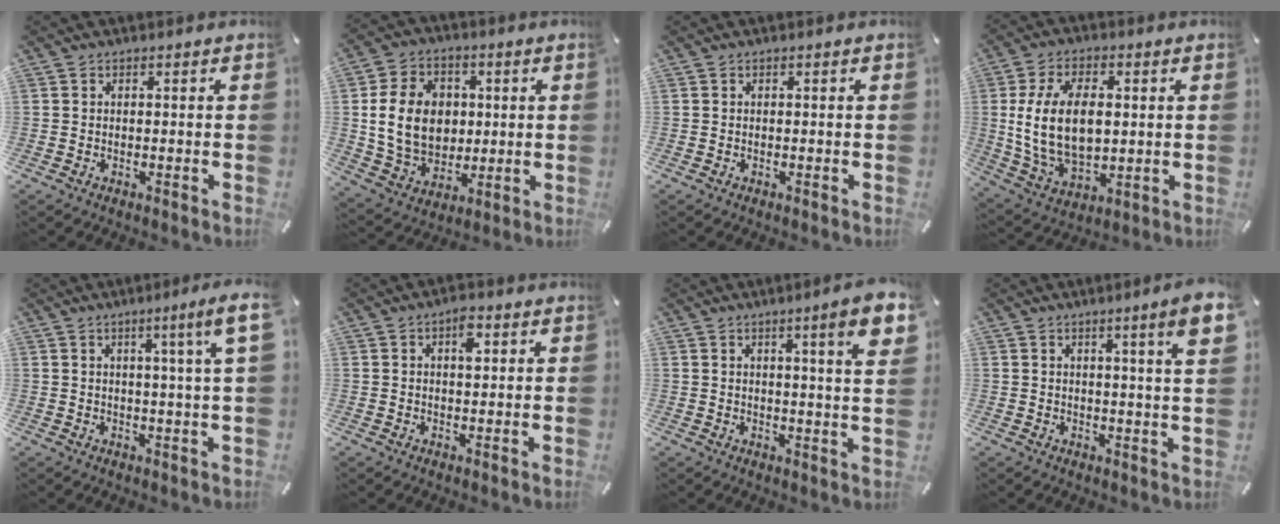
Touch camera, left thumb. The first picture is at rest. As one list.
[{"total": 14.4, "force": [1.3, 11.7, 8.3], "torque": [-0.173, 0.012, 0.024]}, {"total": 0.0}, {"total": 15.6, "force": [1.8, 10.0, 11.9], "torque": [-0.263, 0.002, 0.033]}, {"total": 8.0, "force": [3.4, -0.5, 7.2], "torque": [-0.117, -0.012, 0.051]}, {"total": 5.4, "force": [1.8, 2.9, 4.2], "torque": [-0.049, -0.007, 0.021]}, {"total": 9.5, "force": [4.4, 0.7, 8.4], "torque": [-0.123, -0.021, 0.063]}, {"total": 7.7, "force": [3.4, 0.0, 6.9], "torque": [-0.109, -0.012, 0.050]}]